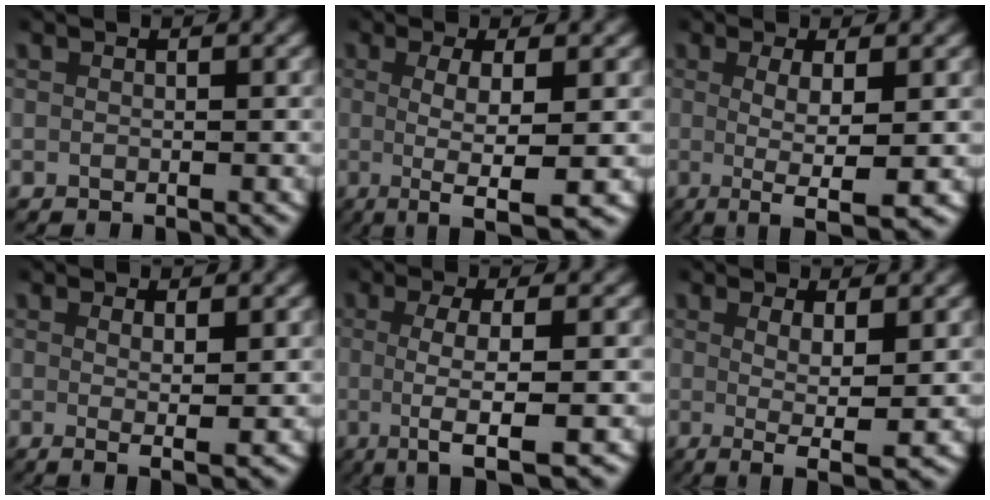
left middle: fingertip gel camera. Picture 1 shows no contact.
{"total": 6.8, "force": [-3.9, 1.1, 5.5], "torque": [-0.093, -0.027, -0.046]}
{"total": 6.2, "force": [-3.2, 1.0, 5.2], "torque": [-0.089, -0.027, -0.033]}
{"total": 2.3, "force": [0.2, -0.1, 2.2], "torque": [-0.040, -0.011, 0.008]}
{"total": 6.3, "force": [-3.2, 0.8, 5.4], "torque": [-0.094, -0.019, -0.041]}
{"total": 4.7, "force": [-1.2, 0.8, 4.5], "torque": [-0.071, -0.024, -0.008]}